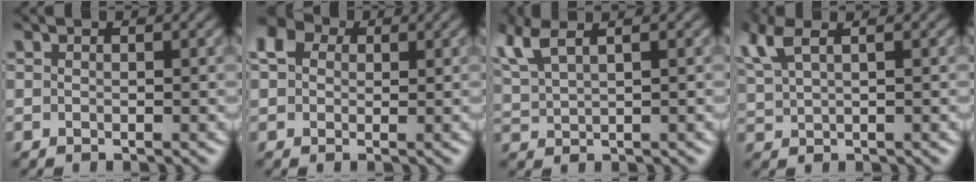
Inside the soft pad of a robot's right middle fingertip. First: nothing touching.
{"total": 3.6, "force": [1.5, 2.7, 1.8], "torque": [-0.042, 0.005, 0.024]}
{"total": 5.0, "force": [3.1, 2.0, 3.4], "torque": [-0.092, 0.025, 0.052]}
{"total": 4.1, "force": [2.3, 1.6, 3.0], "torque": [-0.076, 0.016, 0.045]}